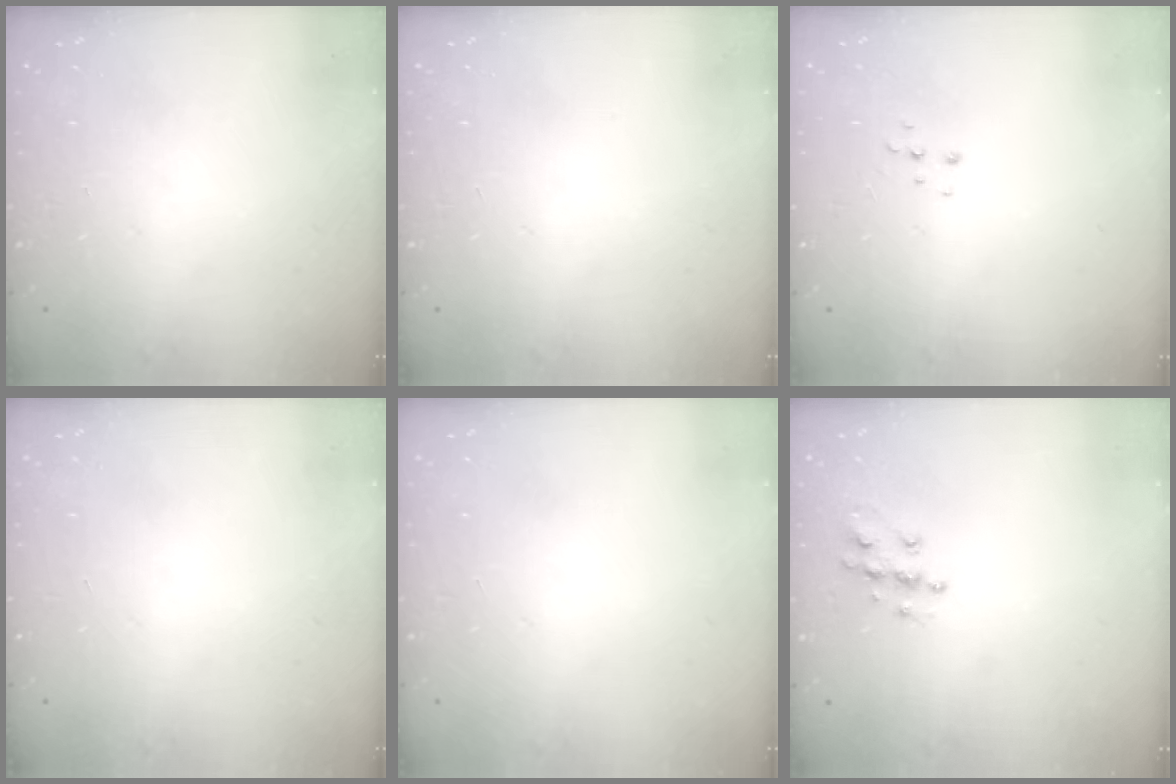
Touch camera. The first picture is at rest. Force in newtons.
{"total": 0.0}
{"total": 4.7, "press": 4.7, "slide": 0.4}
{"total": 0.0}
{"total": 0.0}
{"total": 7.7, "press": 7.7, "slide": 0.3}